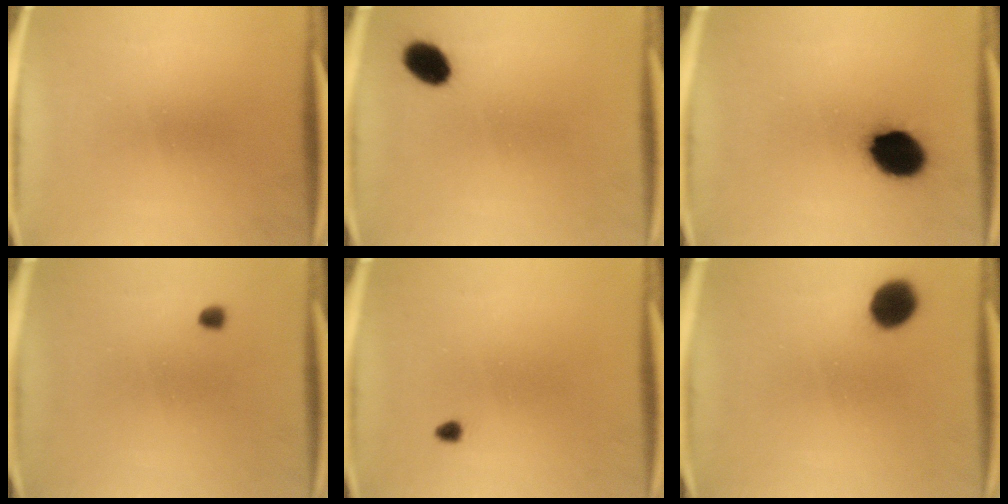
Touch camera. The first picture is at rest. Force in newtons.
{"total": 5.8}
{"total": 11.9}
{"total": 1.0}
{"total": 1.0}
{"total": 7.3}